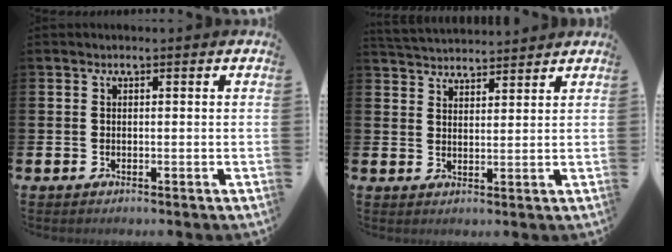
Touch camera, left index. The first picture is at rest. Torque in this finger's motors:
{"motor_torque": [-0.18, -1.41, 0.88, 0.08]}